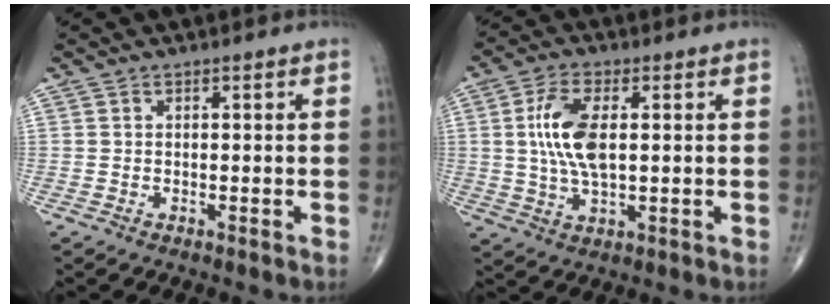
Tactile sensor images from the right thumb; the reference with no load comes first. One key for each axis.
{"total": 9.6, "fx": 1.2, "fy": 4.3, "fz": 8.5, "tx": -0.175, "ty": -0.002, "tz": 0.025}